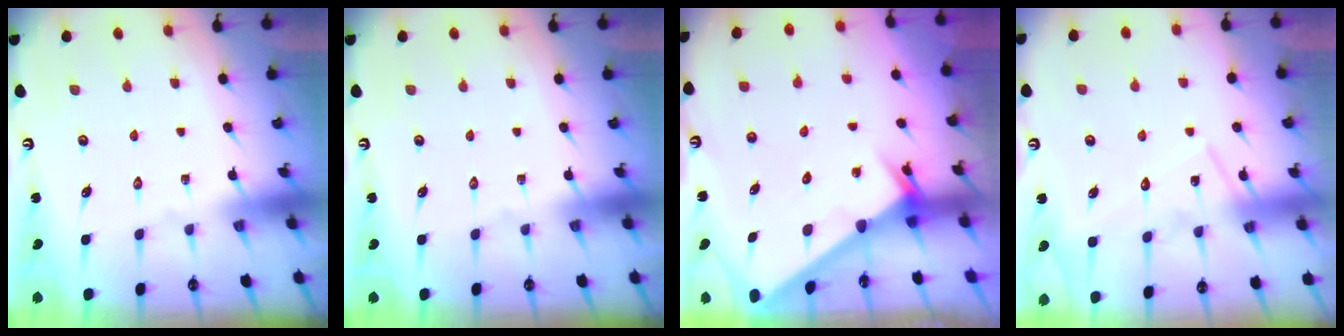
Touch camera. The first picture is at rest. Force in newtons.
{"total": 0.0}
{"total": 2.5, "press": 2.5, "slide": 0.1}
{"total": 11.4, "press": 11.3, "slide": 0.7}